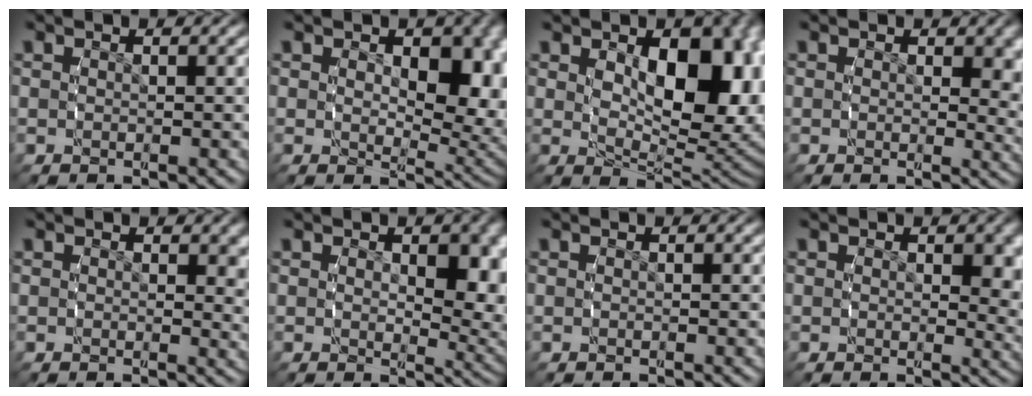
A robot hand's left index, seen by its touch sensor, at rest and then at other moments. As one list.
[{"total": 7.0, "force": [0.9, 4.1, 5.6], "torque": [-0.076, -0.029, 0.023]}, {"total": 11.9, "force": [1.5, 6.5, 9.8], "torque": [-0.134, -0.023, 0.032]}, {"total": 2.6, "force": [0.9, 1.4, 2.1], "torque": [-0.022, -0.015, 0.015]}, {"total": 1.5, "force": [0.9, 0.6, 1.1], "torque": [-0.005, -0.007, 0.012]}, {"total": 4.6, "force": [1.0, 2.3, 3.8], "torque": [-0.050, -0.018, 0.020]}, {"total": 0.0}, {"total": 2.8, "force": [0.7, 1.5, 2.3], "torque": [-0.026, -0.014, 0.014]}]